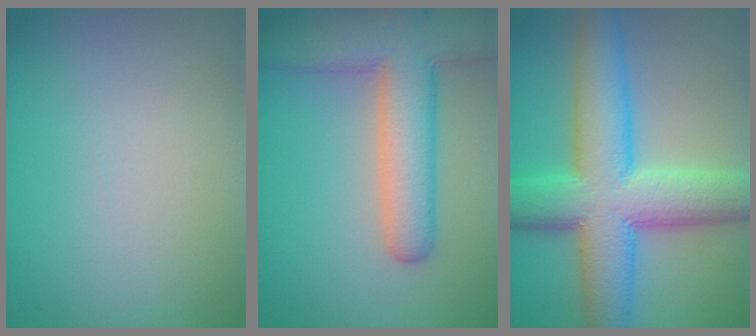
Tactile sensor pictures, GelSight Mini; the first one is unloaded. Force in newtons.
{"total": 8.0, "press": 8.0, "slide": 0.7}
{"total": 11.2, "press": 11.2, "slide": 0.2}